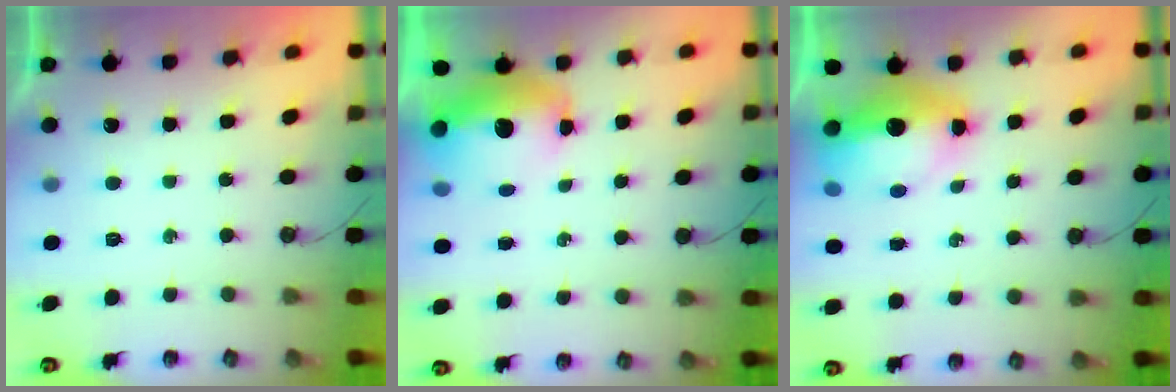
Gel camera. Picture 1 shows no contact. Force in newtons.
{"total": 13.7, "press": 13.7, "slide": 1.2}
{"total": 11.8, "press": 11.7, "slide": 1.3}